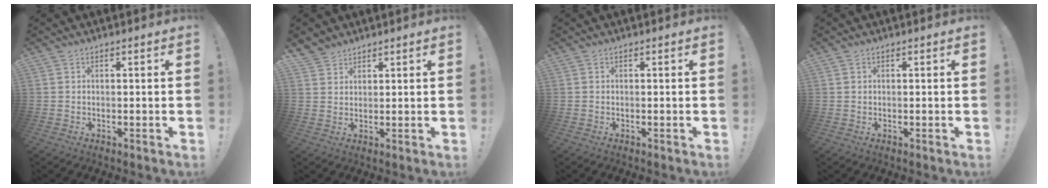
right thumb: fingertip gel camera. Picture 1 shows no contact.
{"total": 3.8, "force": [3.3, 1.9, 0.3], "torque": [-0.003, -0.023, 0.063]}
{"total": 0.0}
{"total": 0.0}